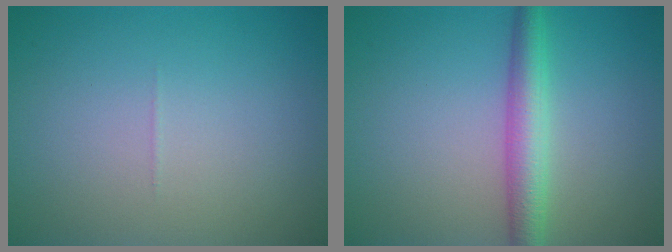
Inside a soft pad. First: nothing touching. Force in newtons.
{"total": 3.7, "press": 3.7, "slide": 0.1}